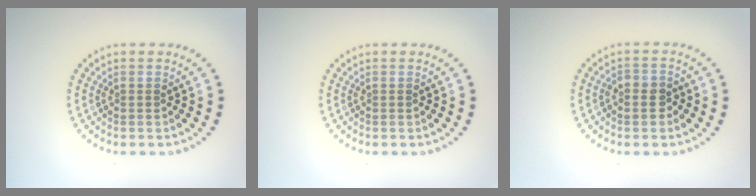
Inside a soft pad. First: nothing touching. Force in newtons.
{"total": 0.0}
{"total": 1.9, "press": 1.9, "slide": 0.6}